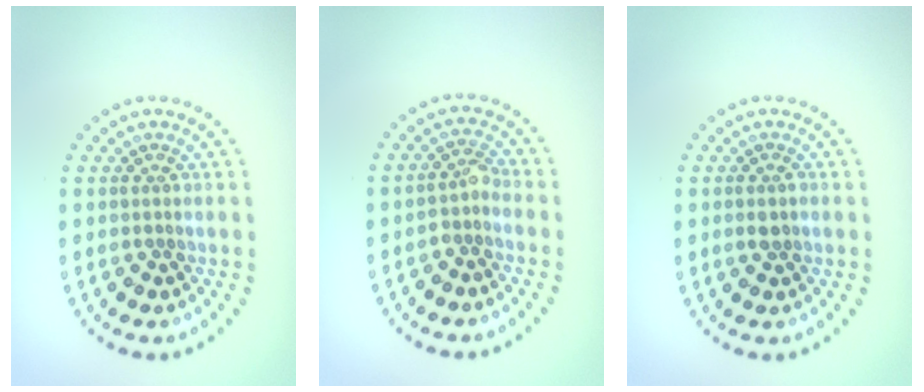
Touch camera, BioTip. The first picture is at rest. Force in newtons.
{"total": 1.7, "press": 1.4, "slide": 1.0}
{"total": 1.1, "press": 1.1, "slide": 0.2}